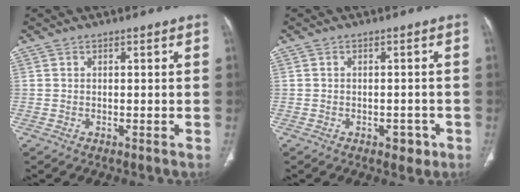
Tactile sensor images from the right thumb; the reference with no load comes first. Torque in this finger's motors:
{"motor_torque": [0.45, 0.55, 0.01, -0.15, 0.13]}